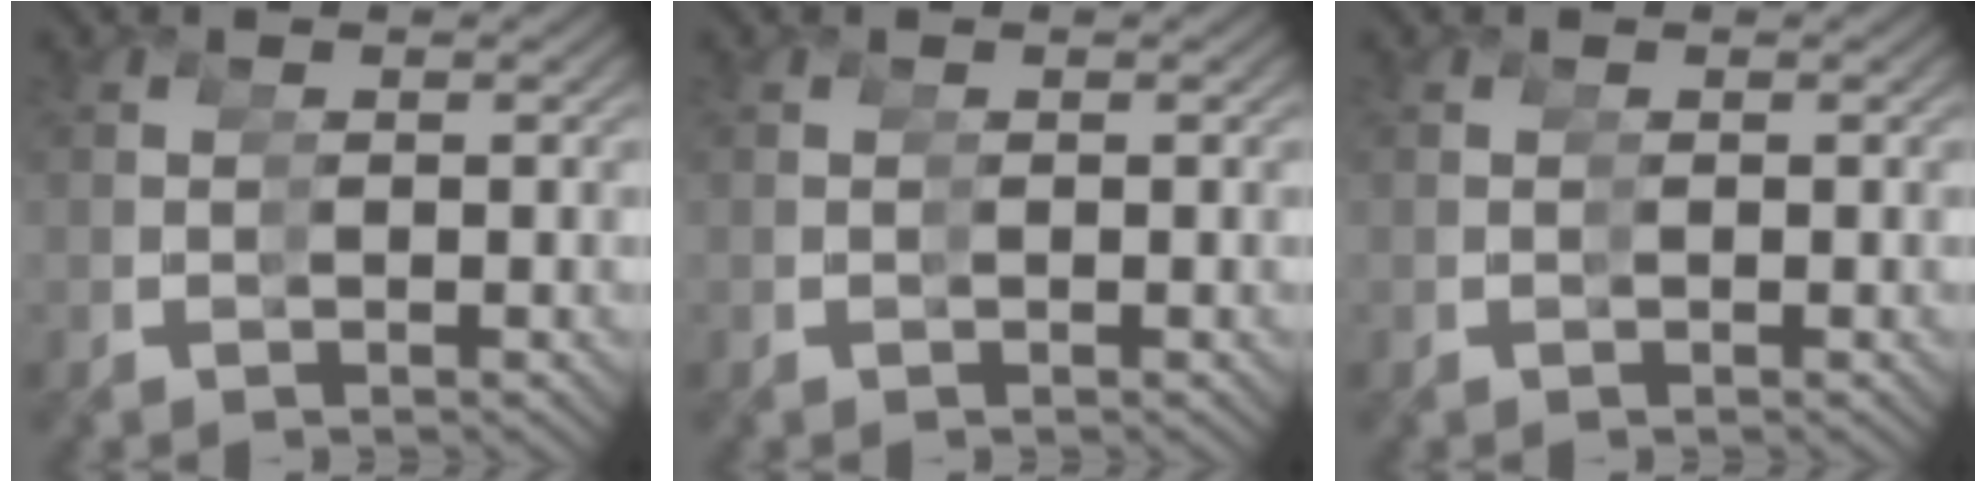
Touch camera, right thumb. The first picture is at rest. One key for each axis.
{"total": 0.0}
{"total": 0.0}